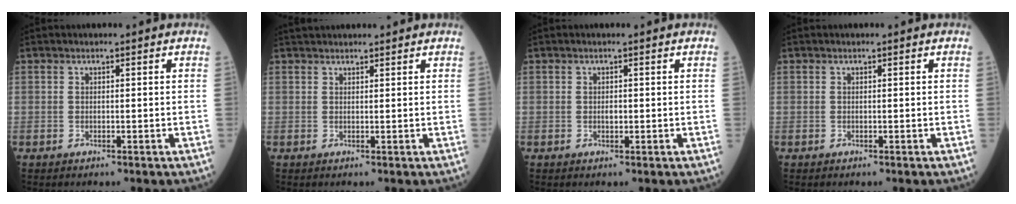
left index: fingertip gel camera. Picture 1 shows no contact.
{"total": 4.0, "force": [3.7, 0.7, 1.3], "torque": [-0.012, 0.034, 0.055]}
{"total": 0.7, "force": [0.0, 0.4, 0.5], "torque": [-0.011, 0.000, 0.001]}
{"total": 0.0}